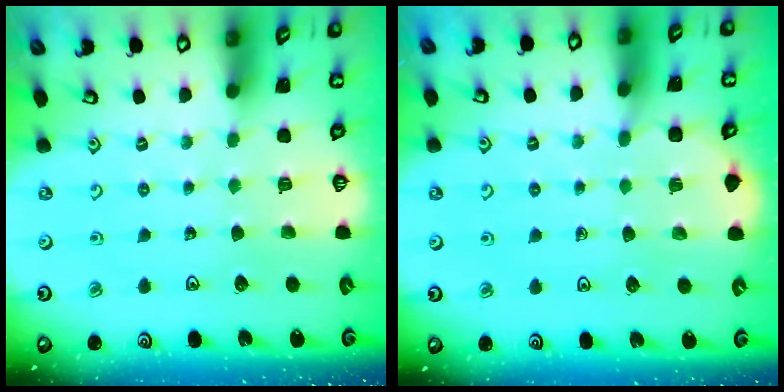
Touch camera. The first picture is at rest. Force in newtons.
{"total": 5.7, "press": 5.6, "slide": 0.6}